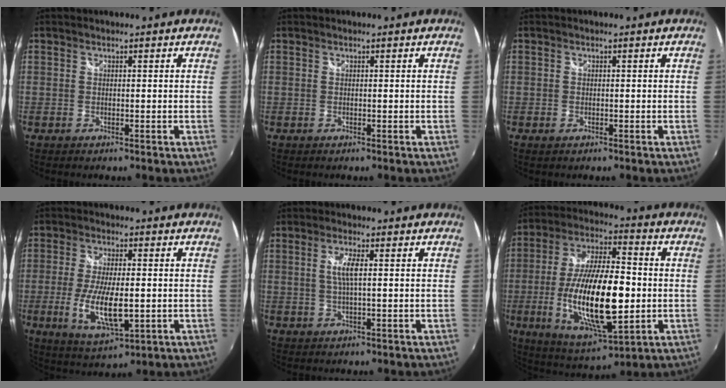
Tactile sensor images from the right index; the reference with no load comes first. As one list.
[{"total": 0.0}, {"total": 0.7, "force": [-0.4, 0.5, 0.3], "torque": [-0.006, -0.004, -0.008]}, {"total": 11.3, "force": [-2.2, 3.9, 10.3], "torque": [-0.206, -0.021, -0.034]}, {"total": 3.5, "force": [0.5, 0.4, 3.5], "torque": [-0.068, -0.001, 0.009]}, {"total": 22.8, "force": [-3.5, 8.2, 21.0], "torque": [-0.410, -0.022, -0.051]}]